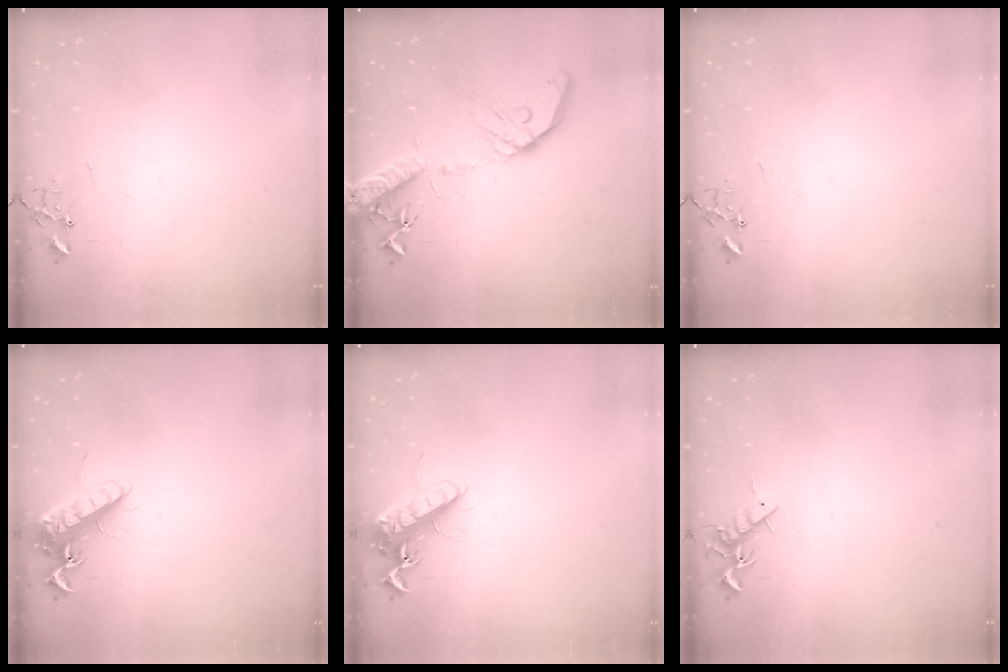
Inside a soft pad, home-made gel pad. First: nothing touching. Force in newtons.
{"total": 16.3, "press": 16.0, "slide": 3.2}
{"total": 0.0}
{"total": 14.3, "press": 14.1, "slide": 2.1}
{"total": 14.3, "press": 14.1, "slide": 2.1}
{"total": 7.6, "press": 7.5, "slide": 0.8}